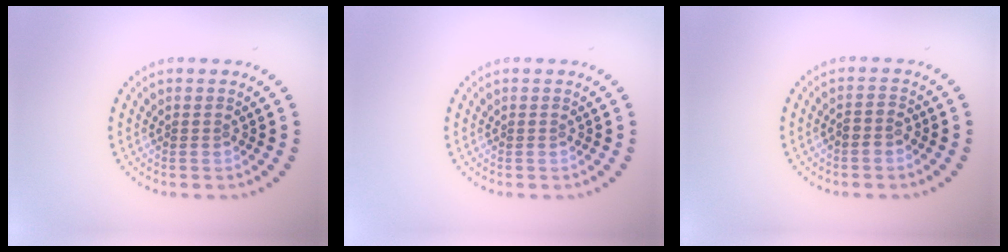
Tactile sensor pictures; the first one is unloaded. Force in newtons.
{"total": 0.0}
{"total": 1.3, "press": 1.1, "slide": 0.7}